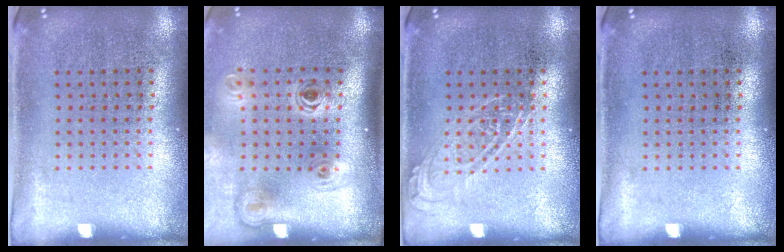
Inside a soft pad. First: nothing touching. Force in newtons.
{"total": 2.2, "press": 1.5, "slide": 1.6}
{"total": 1.8, "press": 1.8, "slide": 0.2}
{"total": 0.0}